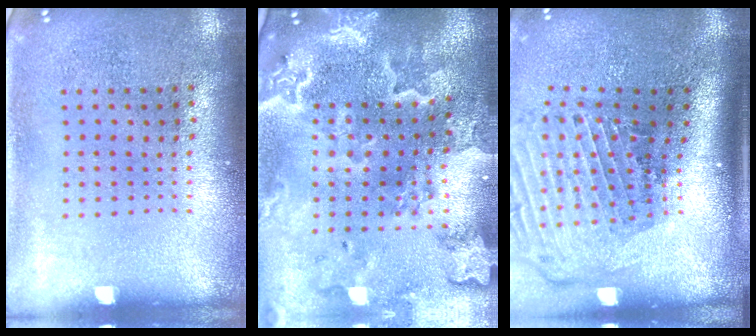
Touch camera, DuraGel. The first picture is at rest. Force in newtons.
{"total": 4.2, "press": 3.4, "slide": 2.5}
{"total": 3.0, "press": 2.1, "slide": 2.1}